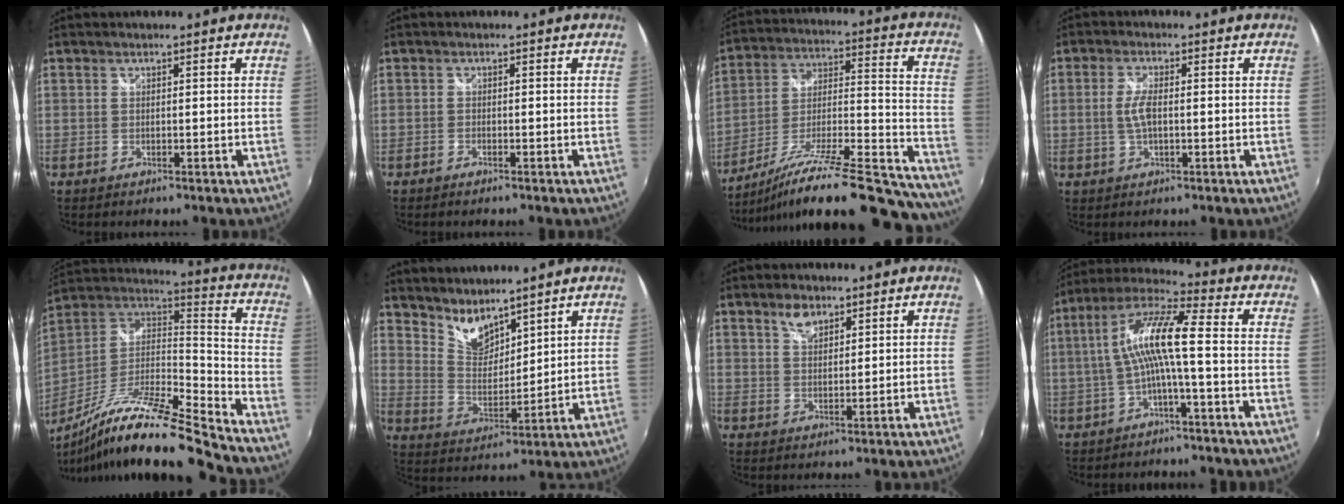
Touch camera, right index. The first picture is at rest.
{"total": 0.9, "force": [-0.8, 0.4, 0.3], "torque": [-0.009, -0.002, -0.017]}
{"total": 29.7, "force": [-24.0, 5.7, 16.5], "torque": [-0.220, -0.023, -0.355]}
{"total": 3.9, "force": [-0.3, 1.5, 3.6], "torque": [-0.075, 0.000, -0.004]}
{"total": 21.6, "force": [-15.3, 2.0, 15.1], "torque": [-0.268, -0.029, -0.277]}
{"total": 8.3, "force": [7.1, 2.8, 3.1], "torque": [-0.051, -0.005, 0.142]}
{"total": 3.8, "force": [2.5, 2.0, 2.0], "torque": [-0.032, 0.006, 0.045]}
{"total": 10.7, "force": [-1.4, 1.0, 10.5], "torque": [-0.215, 0.019, -0.026]}